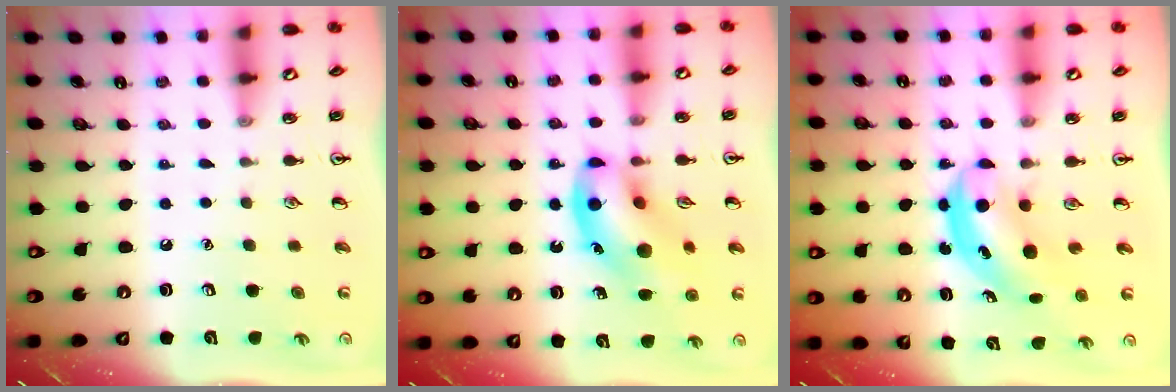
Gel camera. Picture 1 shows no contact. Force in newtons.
{"total": 14.6, "press": 14.3, "slide": 2.6}
{"total": 4.7, "press": 4.6, "slide": 0.5}